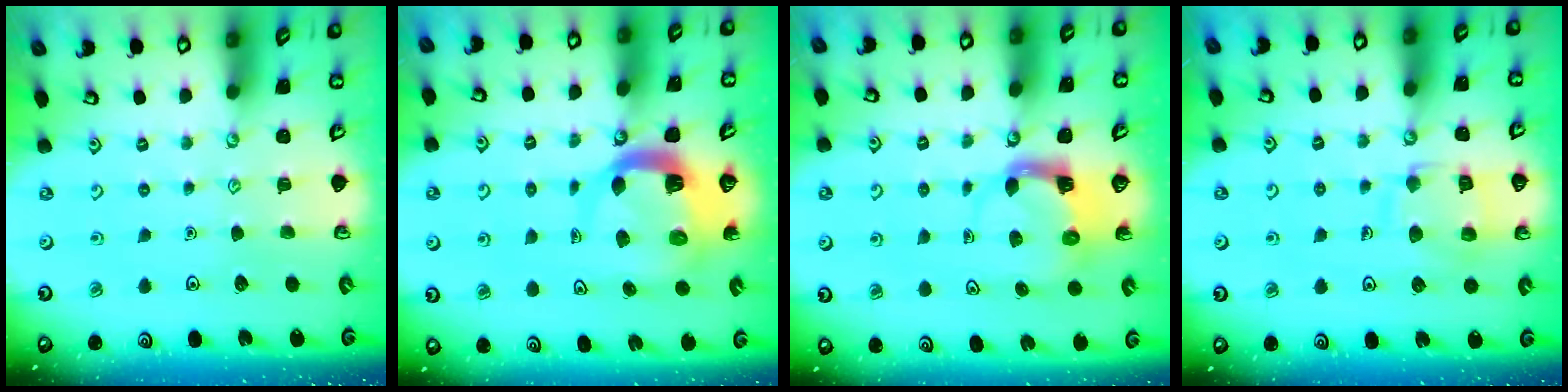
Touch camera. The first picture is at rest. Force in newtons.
{"total": 7.1, "press": 7.0, "slide": 0.7}
{"total": 4.0, "press": 3.9, "slide": 0.6}
{"total": 11.4, "press": 11.3, "slide": 1.1}